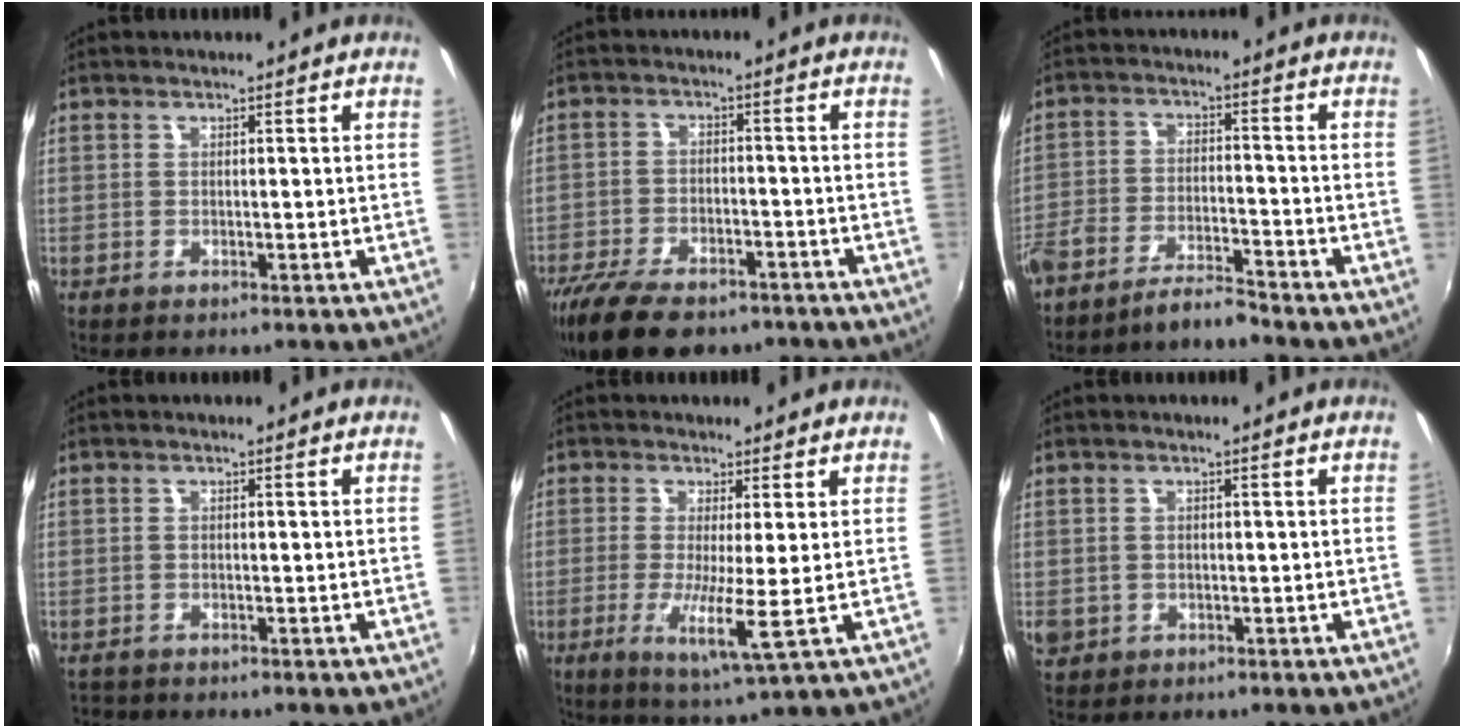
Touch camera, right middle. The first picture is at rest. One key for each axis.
{"total": 16.6, "fx": -12.2, "fy": 7.0, "fz": 8.8, "tx": -0.196, "ty": -0.035, "tz": -0.195}
{"total": 6.0, "fx": -5.5, "fy": 0.7, "fz": 2.3, "tx": -0.062, "ty": 0.003, "tz": -0.104}
{"total": 1.6, "fx": -1.5, "fy": 0.5, "fz": 0.2, "tx": -0.008, "ty": -0.005, "tz": -0.025}
{"total": 6.6, "fx": -0.9, "fy": -0.5, "fz": 6.6, "tx": -0.135, "ty": -0.021, "tz": -0.021}
{"total": 4.3, "fx": -0.8, "fy": 3.9, "fz": 1.7, "tx": -0.040, "ty": -0.003, "tz": -0.009}